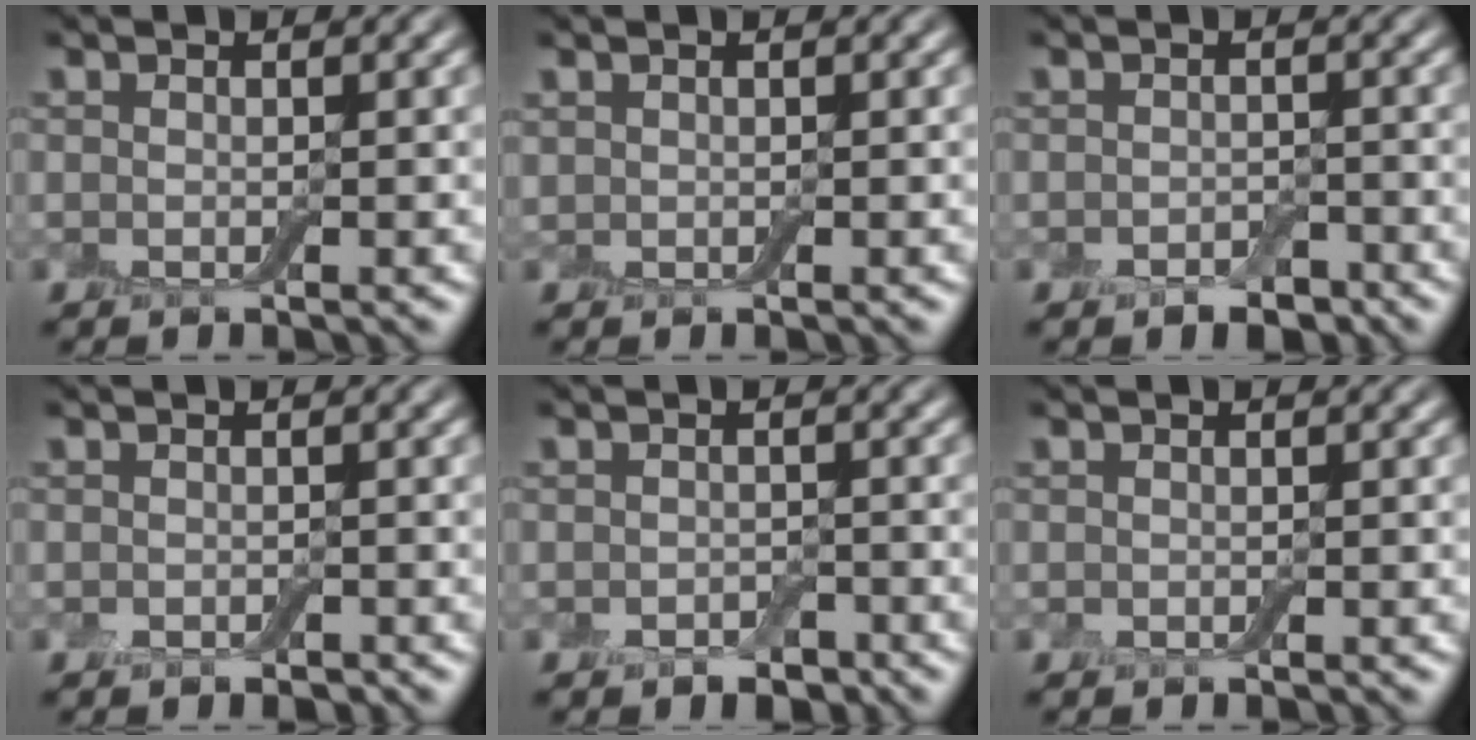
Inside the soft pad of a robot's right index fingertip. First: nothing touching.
{"total": 0.5, "force": [0.4, 0.3, 0.1], "torque": [-0.003, 0.004, 0.011]}
{"total": 2.1, "force": [-1.3, 1.2, 1.0], "torque": [-0.014, -0.001, -0.024]}
{"total": 0.8, "force": [-0.5, 0.4, 0.3], "torque": [-0.005, -0.002, -0.008]}
{"total": 1.7, "force": [-1.0, 1.1, 0.8], "torque": [-0.012, -0.003, -0.020]}
{"total": 0.0}